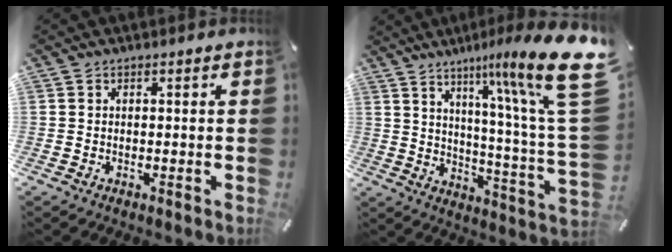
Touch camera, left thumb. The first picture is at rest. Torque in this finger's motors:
{"motor_torque": [2.74, 2.27, 1.20, -1.57, 0.26]}